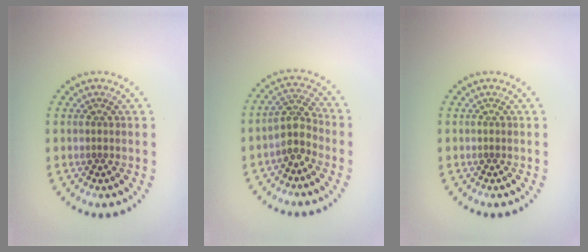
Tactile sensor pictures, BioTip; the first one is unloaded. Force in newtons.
{"total": 2.9, "press": 2.4, "slide": 1.7}
{"total": 0.0}